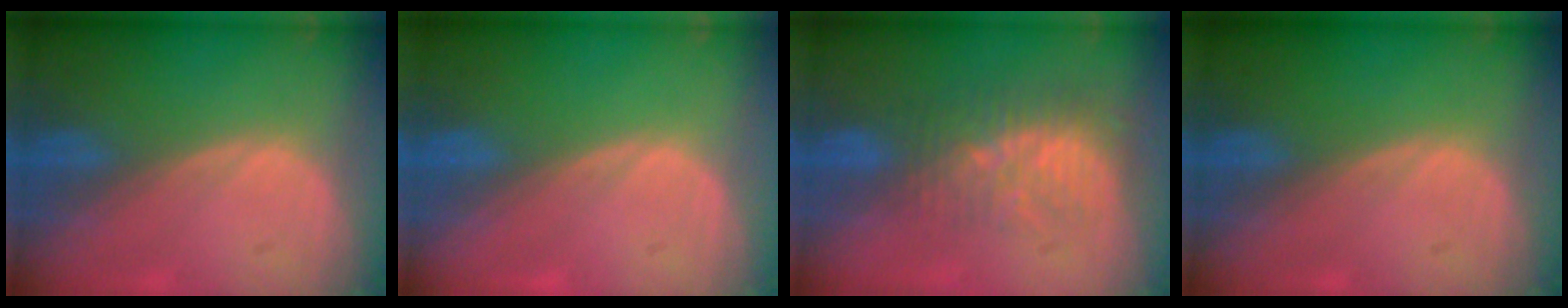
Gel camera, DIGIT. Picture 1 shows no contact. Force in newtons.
{"total": 0.0}
{"total": 8.8, "press": 7.5, "slide": 4.7}
{"total": 0.0}